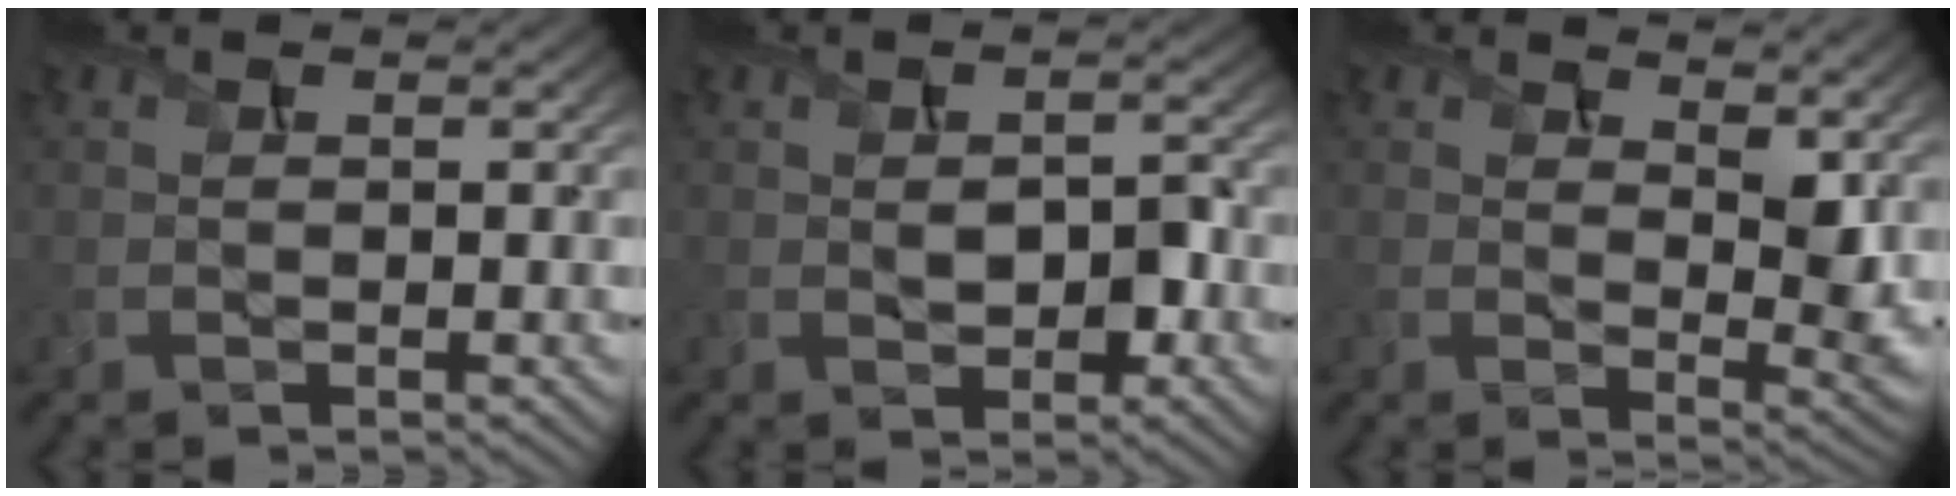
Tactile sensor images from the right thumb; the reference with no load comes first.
{"total": 3.3, "force": [-0.4, 2.1, 2.5], "torque": [-0.044, -0.006, -0.005]}
{"total": 7.5, "force": [4.4, 3.4, 5.0], "torque": [-0.079, -0.008, 0.068]}